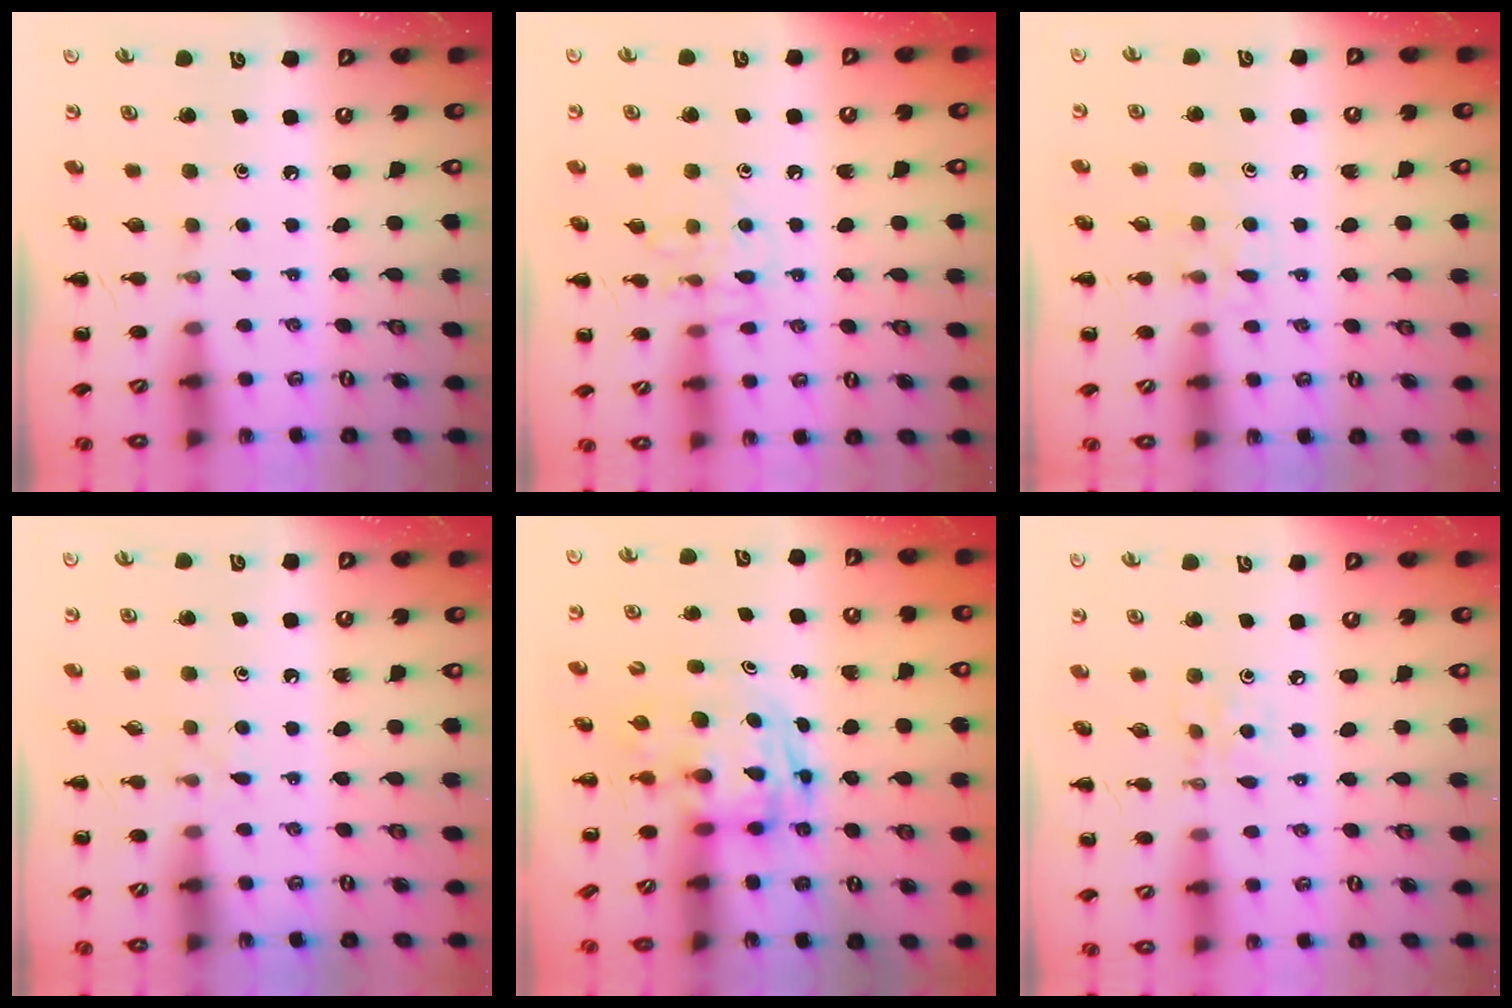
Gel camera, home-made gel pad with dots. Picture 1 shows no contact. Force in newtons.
{"total": 8.0, "press": 8.0, "slide": 0.7}
{"total": 5.8, "press": 5.6, "slide": 1.7}
{"total": 3.4, "press": 3.2, "slide": 1.2}
{"total": 2.8, "press": 2.8, "slide": 0.5}
{"total": 5.4, "press": 5.1, "slide": 1.8}